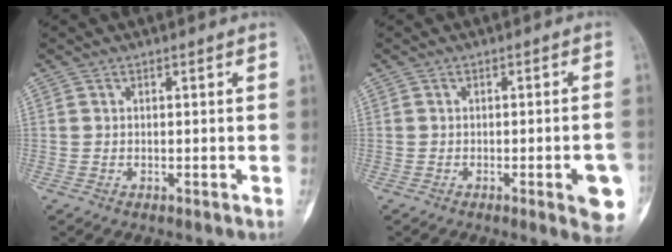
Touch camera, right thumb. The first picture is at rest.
{"total": 7.2, "force": [-2.5, 1.5, 6.6], "torque": [-0.068, 0.006, -0.027]}